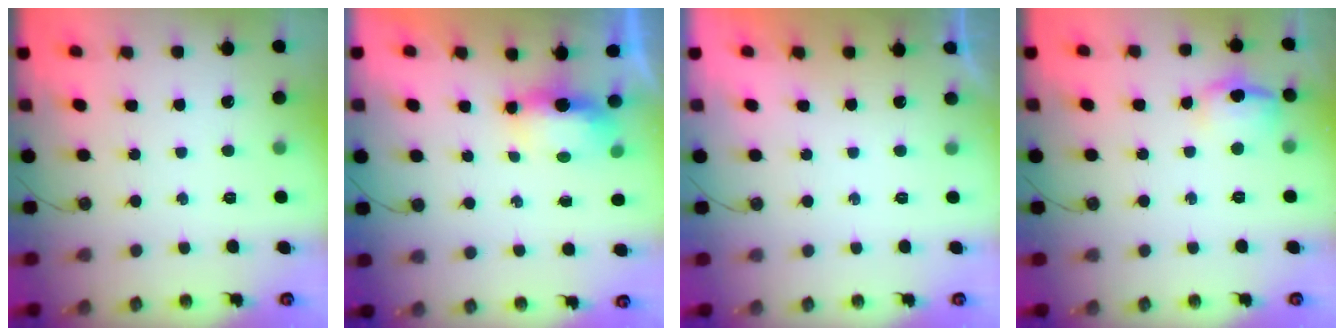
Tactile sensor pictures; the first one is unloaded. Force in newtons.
{"total": 5.9, "press": 5.8, "slide": 0.7}
{"total": 0.0}
{"total": 11.1, "press": 10.5, "slide": 3.7}